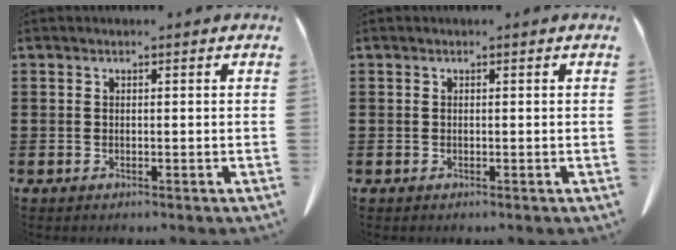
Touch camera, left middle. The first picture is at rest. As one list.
[{"total": 0.0}]